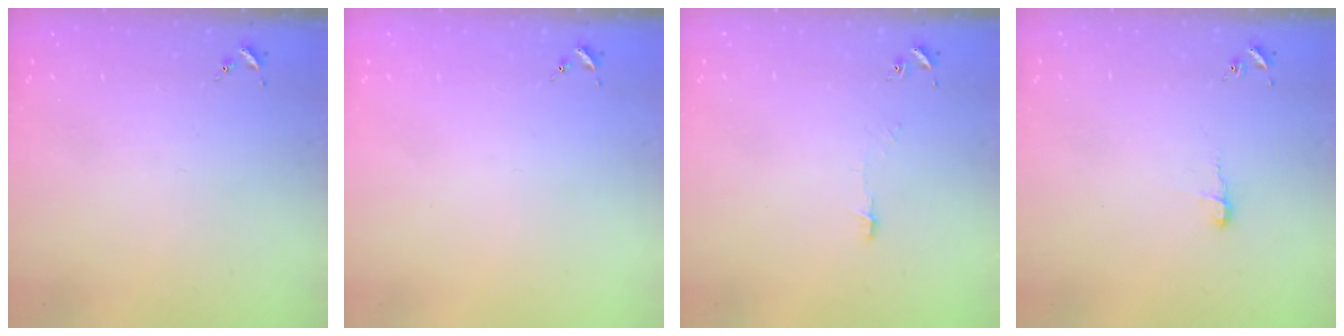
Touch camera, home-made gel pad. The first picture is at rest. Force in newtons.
{"total": 0.0}
{"total": 3.7, "press": 3.7, "slide": 0.3}
{"total": 5.6, "press": 5.6, "slide": 0.5}